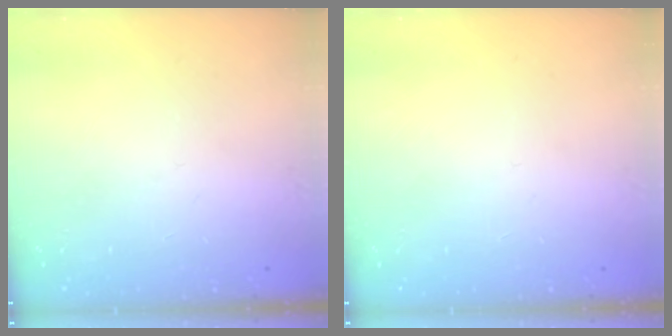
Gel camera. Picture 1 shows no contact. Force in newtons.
{"total": 0.0}